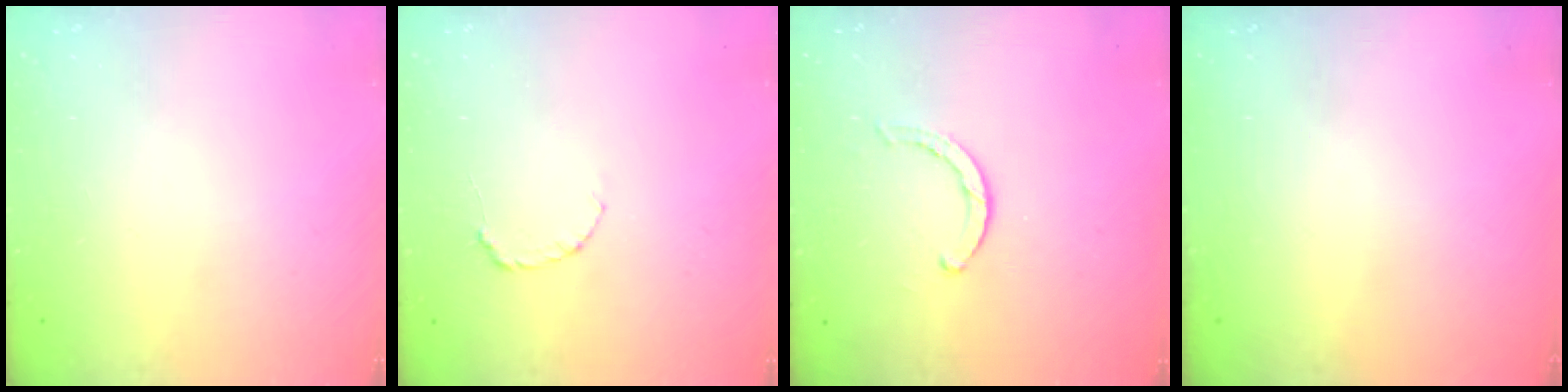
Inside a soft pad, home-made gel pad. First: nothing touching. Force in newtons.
{"total": 4.0, "press": 3.9, "slide": 0.5}
{"total": 2.8, "press": 2.8, "slide": 0.2}
{"total": 0.0}